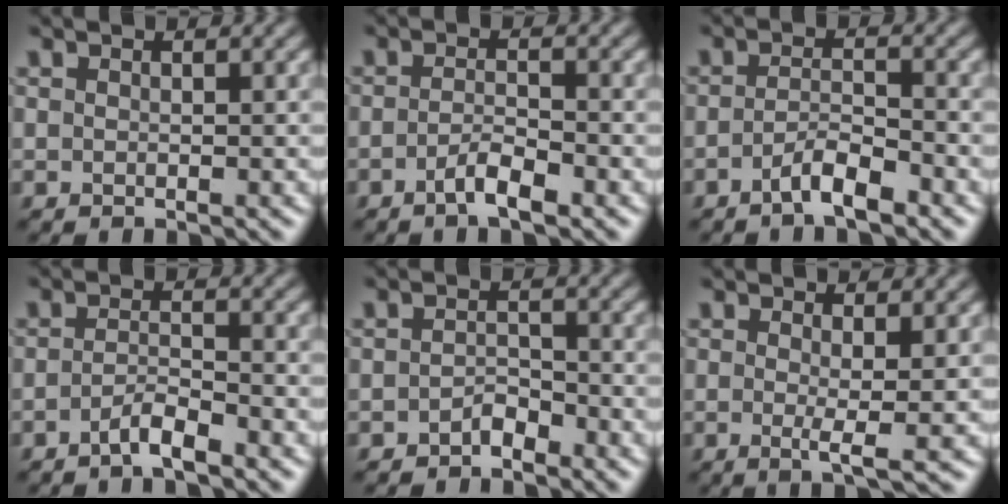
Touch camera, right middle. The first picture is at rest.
{"total": 2.4, "force": [-1.4, 0.5, 1.9], "torque": [-0.037, 0.005, -0.029]}
{"total": 2.8, "force": [-1.8, 0.6, 2.1], "torque": [-0.039, 0.007, -0.038]}
{"total": 2.2, "force": [-1.5, 0.4, 1.5], "torque": [-0.029, 0.007, -0.033]}
{"total": 1.5, "force": [-1.1, 0.7, 0.6], "torque": [-0.011, 0.007, -0.022]}
{"total": 2.2, "force": [0.0, 0.2, 2.1], "torque": [-0.041, -0.008, -0.001]}